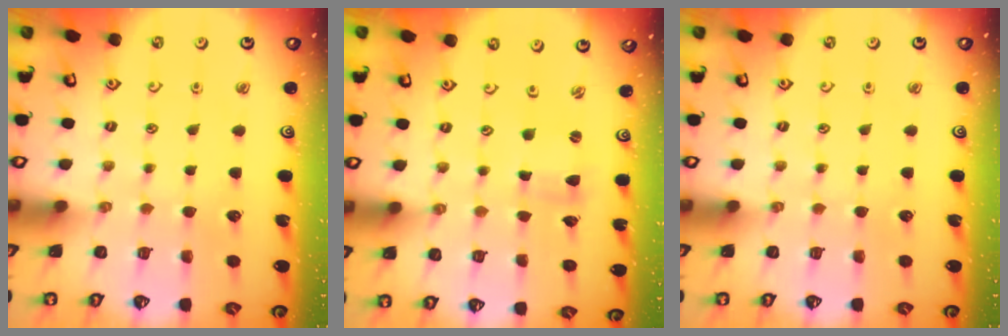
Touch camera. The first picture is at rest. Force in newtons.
{"total": 0.6, "press": 0.6, "slide": 0.1}
{"total": 0.0}